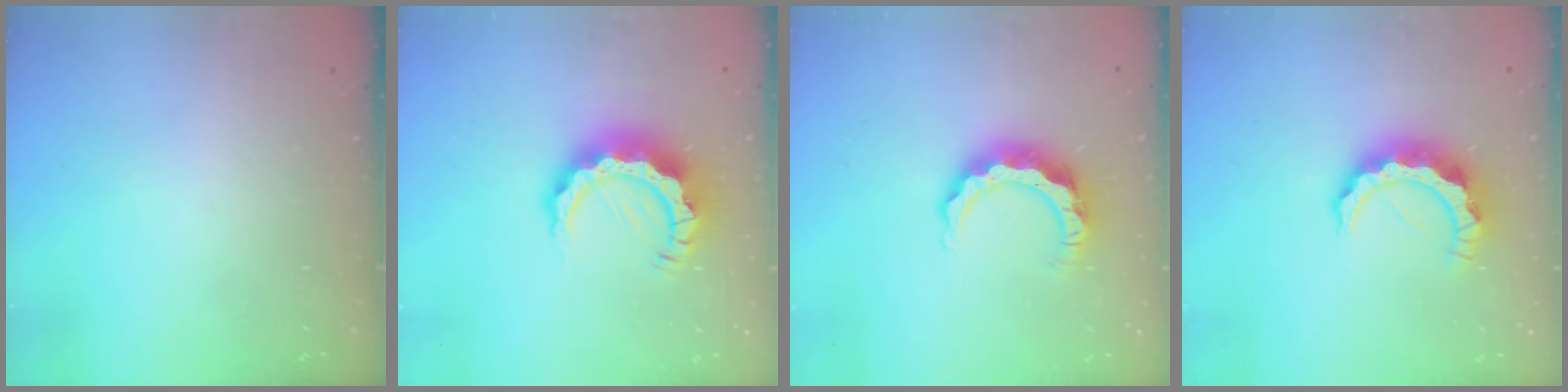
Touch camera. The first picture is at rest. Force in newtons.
{"total": 11.1, "press": 11.1, "slide": 0.9}
{"total": 8.6, "press": 8.6, "slide": 0.6}
{"total": 9.8, "press": 9.8, "slide": 0.8}